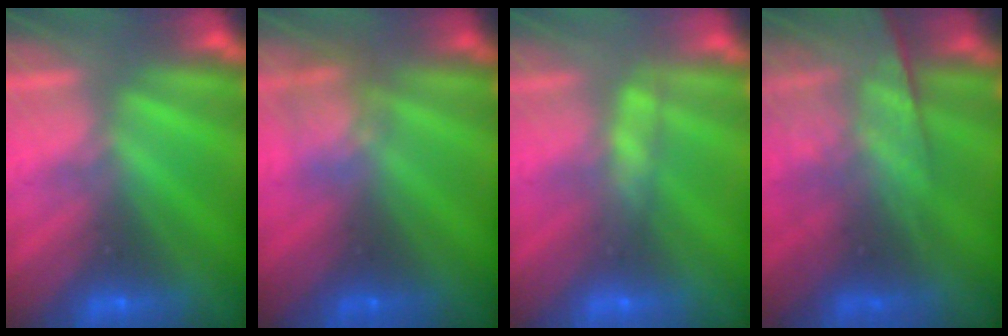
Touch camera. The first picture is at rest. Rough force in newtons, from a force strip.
{"total": 2.3}
{"total": 2.6}
{"total": 9.0}